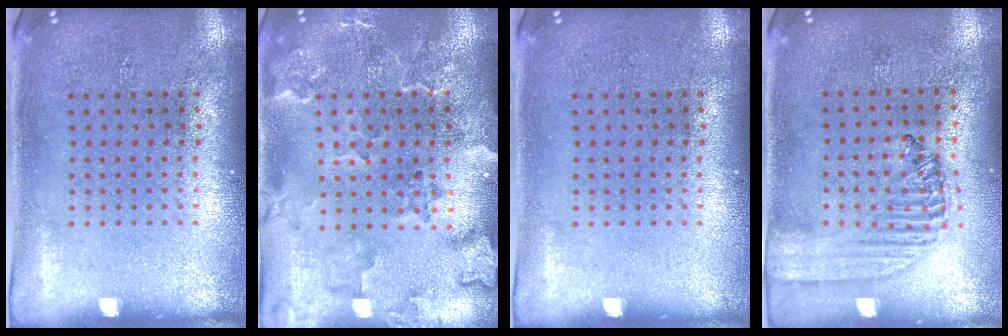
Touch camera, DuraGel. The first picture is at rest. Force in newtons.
{"total": 2.4, "press": 2.2, "slide": 0.9}
{"total": 0.0}
{"total": 1.4, "press": 1.3, "slide": 0.5}